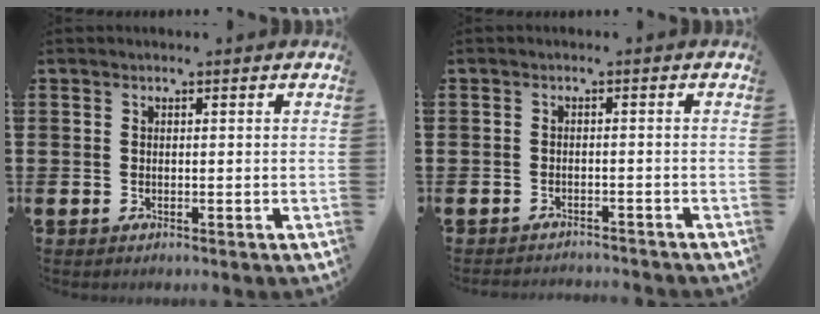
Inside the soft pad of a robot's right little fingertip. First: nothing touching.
{"total": 1.4, "force": [-1.4, -0.1, -0.1], "torque": [-0.001, 0.003, -0.030]}